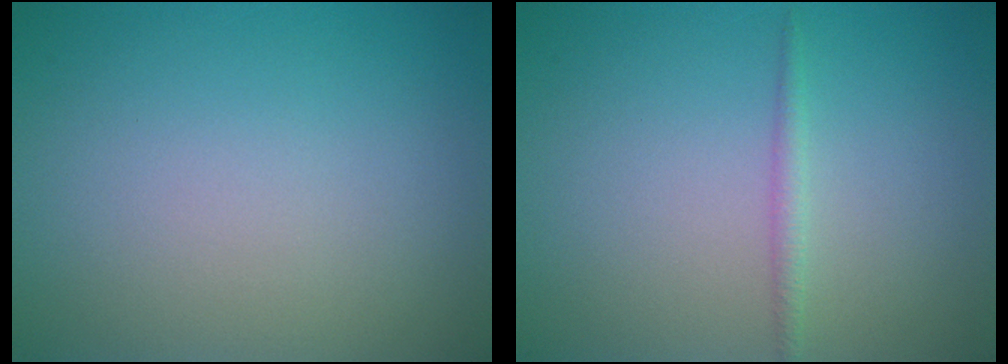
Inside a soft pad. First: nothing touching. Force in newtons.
{"total": 1.0, "press": 1.0, "slide": 0.0}